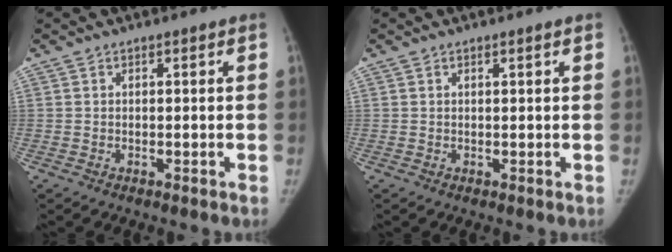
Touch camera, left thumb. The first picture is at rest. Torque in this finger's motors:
{"motor_torque": [-0.17, -0.02, -0.24, 0.51, -0.06]}